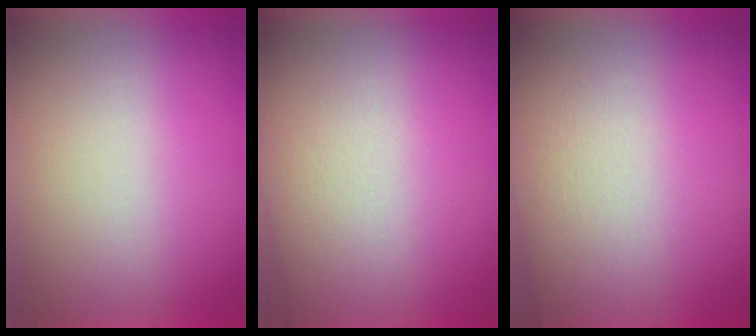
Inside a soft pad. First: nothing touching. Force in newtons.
{"total": 2.4}
{"total": 2.9}